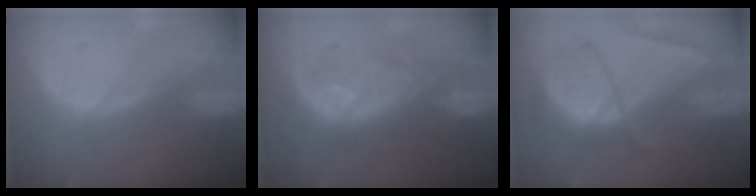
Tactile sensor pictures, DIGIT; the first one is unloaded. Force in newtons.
{"total": 9.7, "press": 9.7, "slide": 0.7}
{"total": 7.5, "press": 7.5, "slide": 0.3}